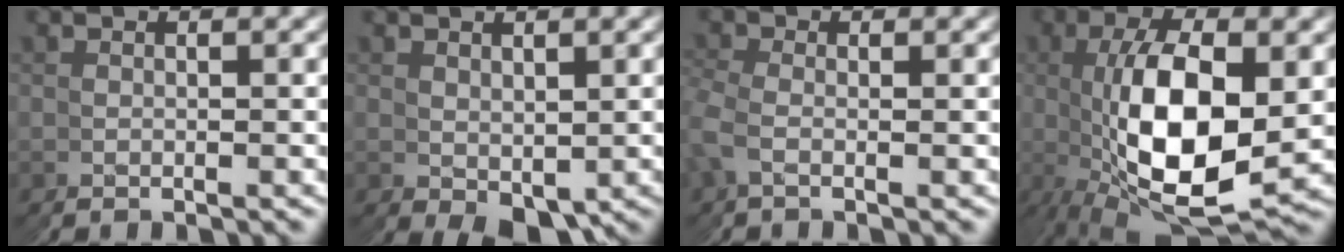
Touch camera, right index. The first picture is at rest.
{"total": 3.9, "force": [-0.8, 2.4, 3.0], "torque": [-0.026, -0.011, -0.003]}
{"total": 1.7, "force": [0.9, 0.0, -1.4], "torque": [0.018, 0.005, 0.013]}
{"total": 10.5, "force": [0.6, 4.8, 9.3], "torque": [-0.168, -0.007, 0.022]}